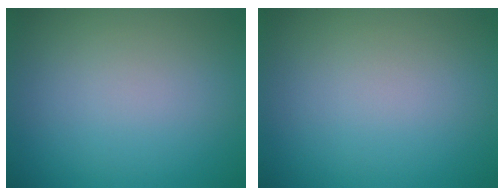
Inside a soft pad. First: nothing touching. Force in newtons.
{"total": 0.0}